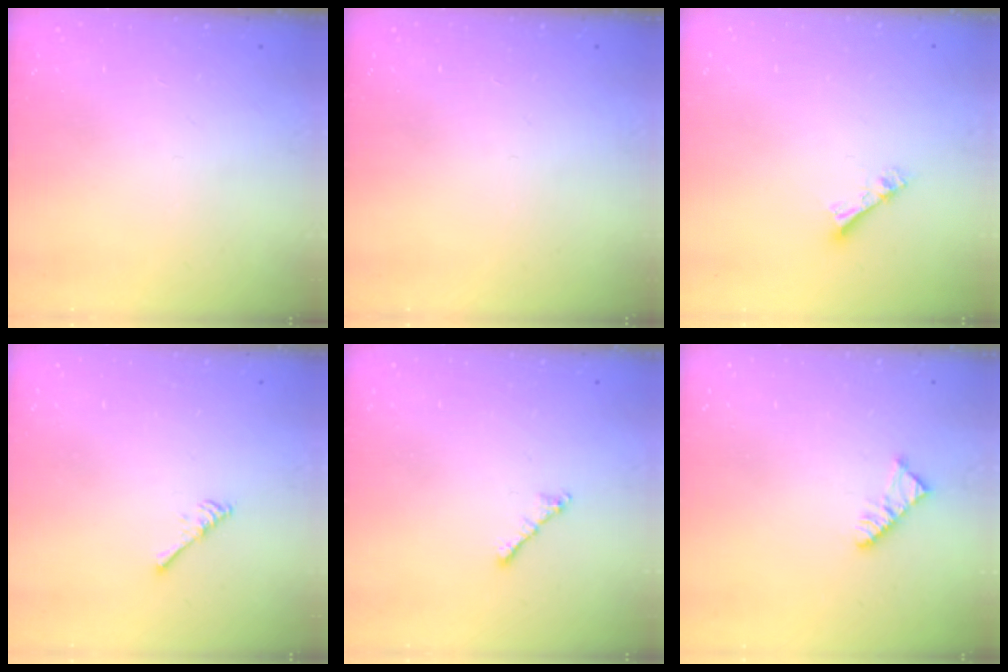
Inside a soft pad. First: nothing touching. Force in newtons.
{"total": 0.0}
{"total": 4.4, "press": 4.4, "slide": 0.2}
{"total": 2.7, "press": 2.6, "slide": 0.5}
{"total": 2.1, "press": 2.0, "slide": 0.6}
{"total": 5.2, "press": 5.2, "slide": 0.6}